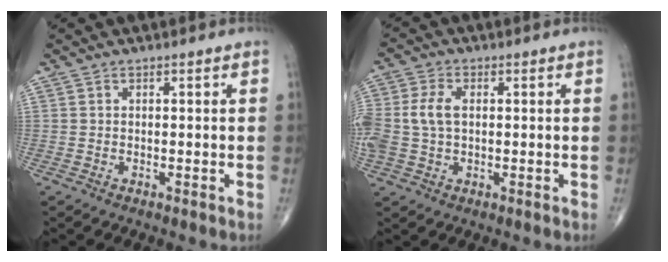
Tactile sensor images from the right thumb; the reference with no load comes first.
{"total": 7.5, "force": [0.3, 4.9, 5.7], "torque": [-0.143, 0.016, 0.009]}